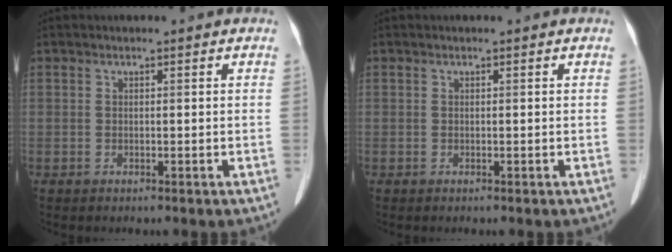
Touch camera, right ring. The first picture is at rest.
{"total": 0.0}